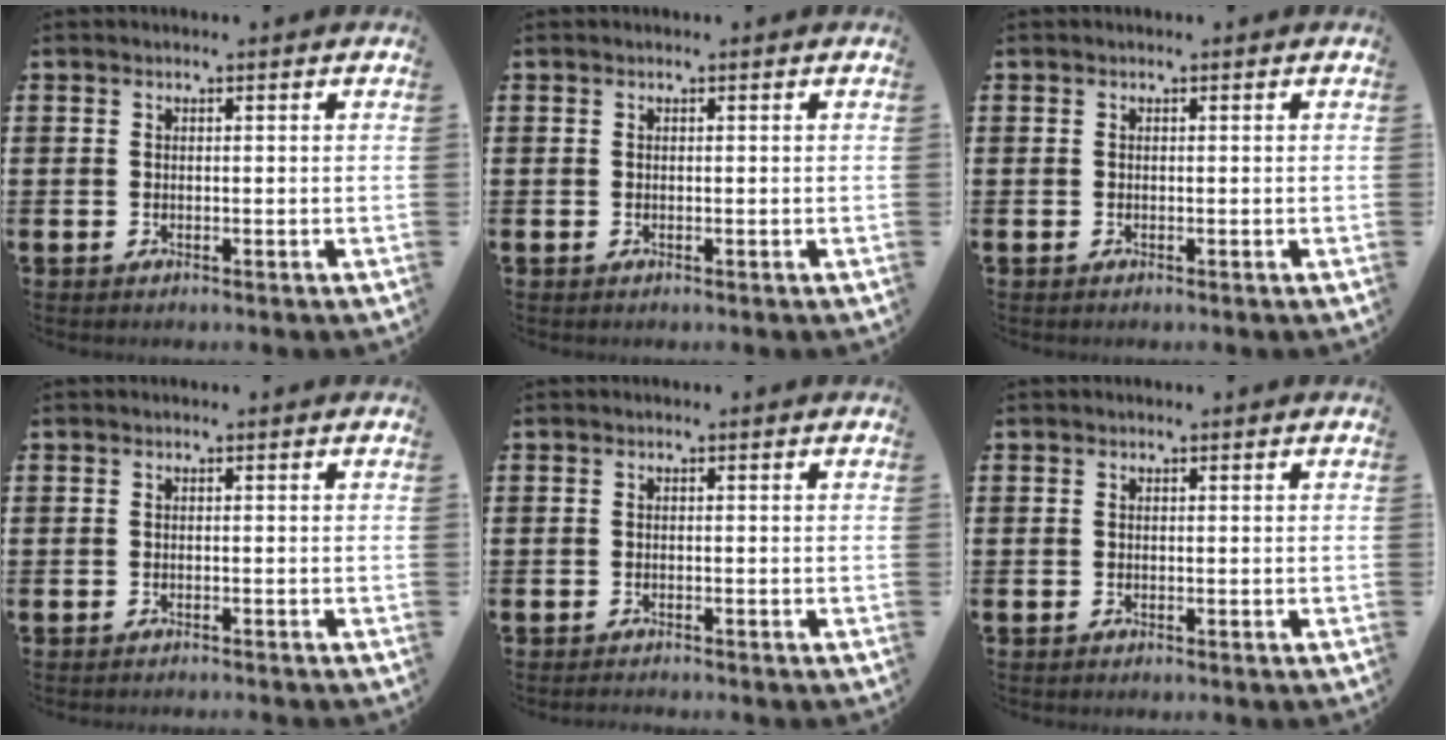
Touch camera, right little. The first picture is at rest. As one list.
[{"total": 0.0}, {"total": 0.0}, {"total": 0.5, "force": [-0.5, -0.2, -0.1], "torque": [0.002, -0.001, -0.010]}, {"total": 0.5, "force": [-0.5, 0.0, 0.0], "torque": [-0.001, -0.003, -0.010]}, {"total": 0.0}]